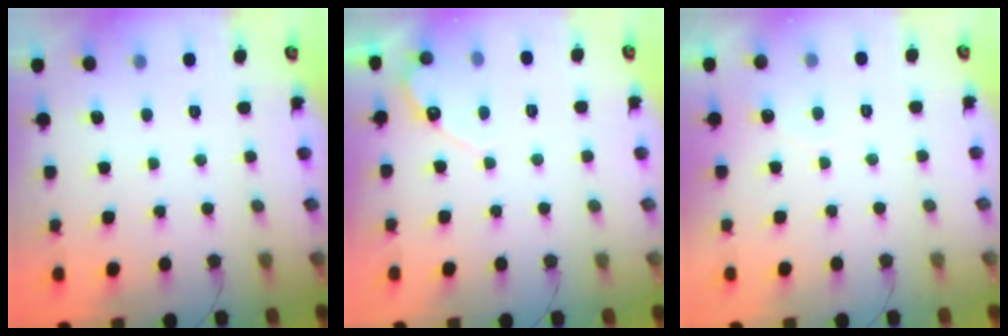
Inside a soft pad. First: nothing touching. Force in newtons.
{"total": 4.6, "press": 4.6, "slide": 0.3}
{"total": 2.5, "press": 2.5, "slide": 0.1}